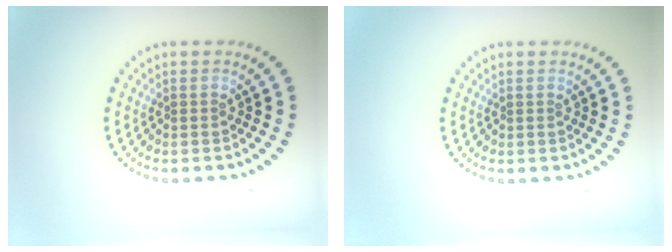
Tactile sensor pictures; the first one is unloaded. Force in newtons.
{"total": 0.0}